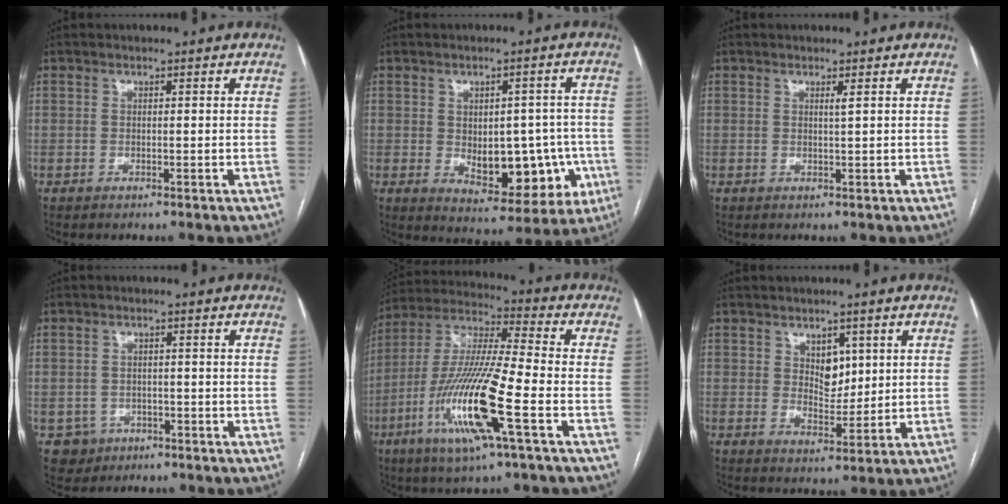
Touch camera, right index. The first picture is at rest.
{"total": 12.1, "force": [-2.0, 6.8, 9.8], "torque": [-0.113, 0.014, -0.003]}
{"total": 0.7, "force": [0.4, -0.2, 0.6], "torque": [-0.018, -0.005, 0.009]}
{"total": 4.0, "force": [-1.6, 3.6, 0.1], "torque": [0.003, 0.011, -0.018]}
{"total": 17.4, "force": [-6.2, 0.8, 16.2], "torque": [-0.334, -0.018, -0.119]}
{"total": 4.7, "force": [1.9, 2.9, 3.1], "torque": [-0.045, -0.001, 0.037]}